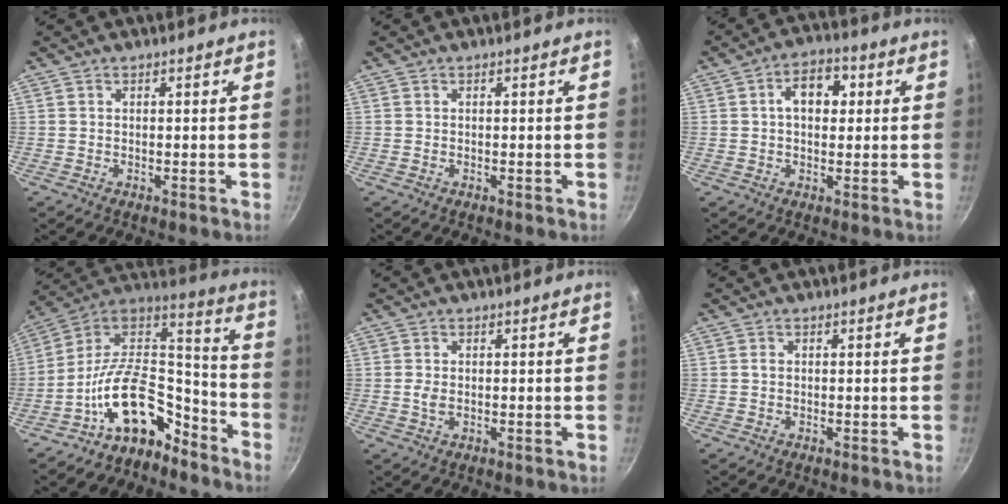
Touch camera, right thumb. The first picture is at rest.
{"total": 0.0}
{"total": 7.6, "force": [1.5, 4.8, 5.7], "torque": [-0.071, 0.014, 0.017]}
{"total": 15.3, "force": [-10.1, 7.7, 8.6], "torque": [-0.117, 0.124, -0.182]}
{"total": 1.7, "force": [-0.1, 1.0, 1.4], "torque": [-0.029, -0.002, -0.002]}
{"total": 0.6, "force": [0.0, 0.5, 0.3], "torque": [-0.003, 0.002, -0.001]}